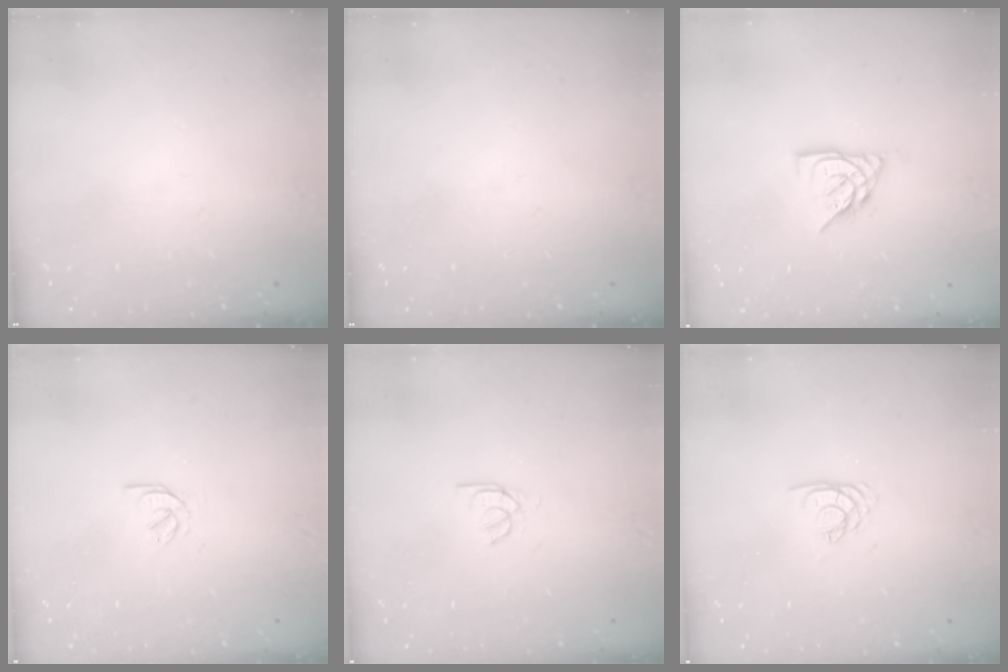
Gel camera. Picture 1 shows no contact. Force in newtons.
{"total": 0.0}
{"total": 8.2, "press": 8.1, "slide": 0.6}
{"total": 2.1, "press": 2.0, "slide": 0.5}
{"total": 2.9, "press": 2.9, "slide": 0.3}
{"total": 2.7, "press": 2.7, "slide": 0.1}